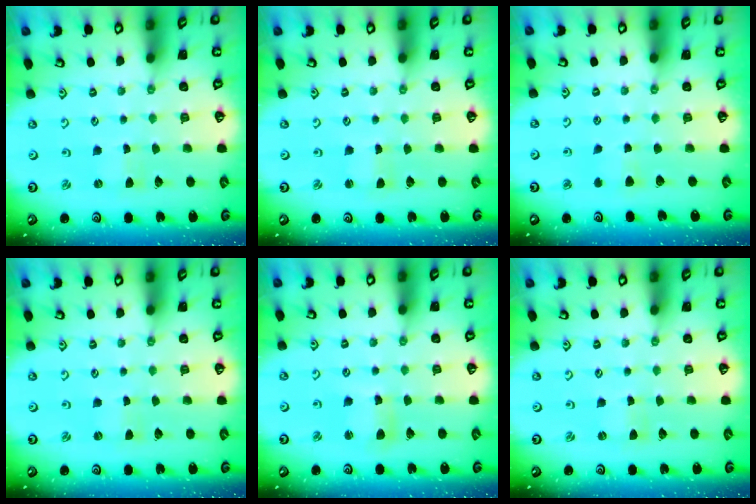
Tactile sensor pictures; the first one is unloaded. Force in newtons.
{"total": 0.9, "press": 0.9, "slide": 0.0}
{"total": 4.0, "press": 3.9, "slide": 0.5}
{"total": 0.0}
{"total": 5.1, "press": 5.1, "slide": 0.7}
{"total": 0.0}